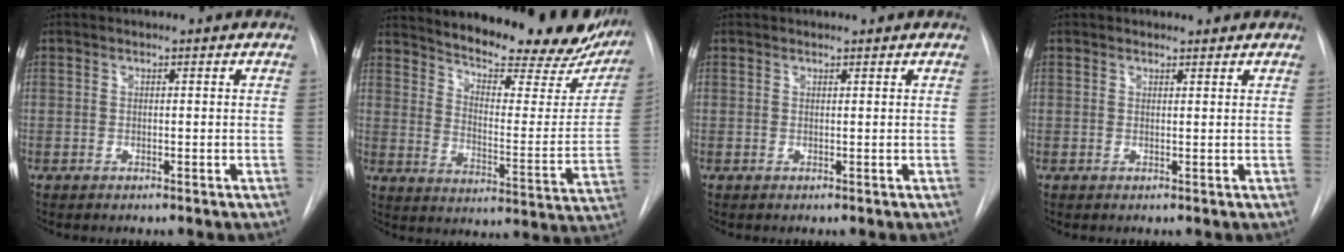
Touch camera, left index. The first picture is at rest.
{"total": 25.8, "force": [22.2, 5.9, 11.8], "torque": [-0.174, -0.057, 0.278]}
{"total": 0.6, "force": [0.6, 0.0, 0.0], "torque": [-0.004, 0.002, 0.008]}
{"total": 1.0, "force": [0.9, 0.3, -0.1], "torque": [-0.007, 0.000, 0.010]}